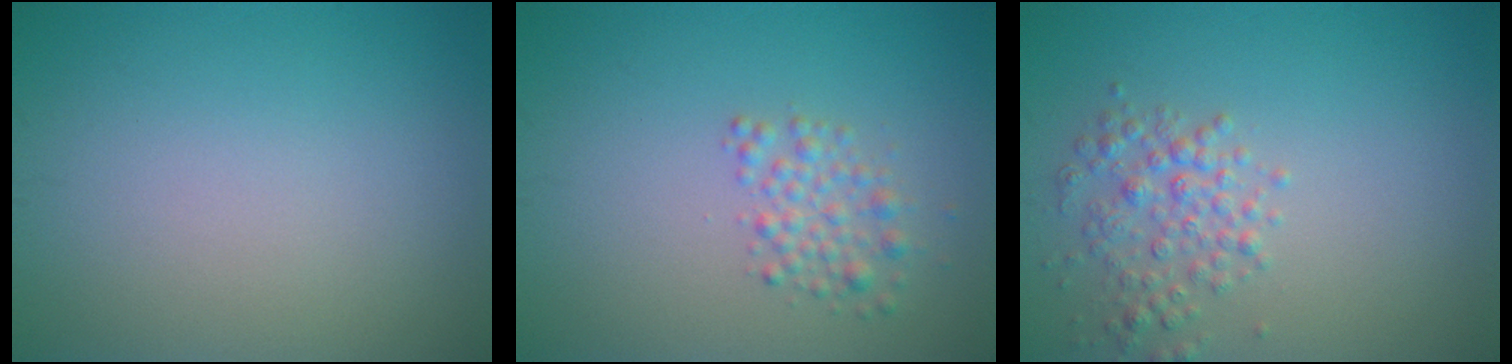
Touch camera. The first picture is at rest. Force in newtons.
{"total": 2.2, "press": 2.2, "slide": 0.1}
{"total": 2.8, "press": 2.8, "slide": 0.1}